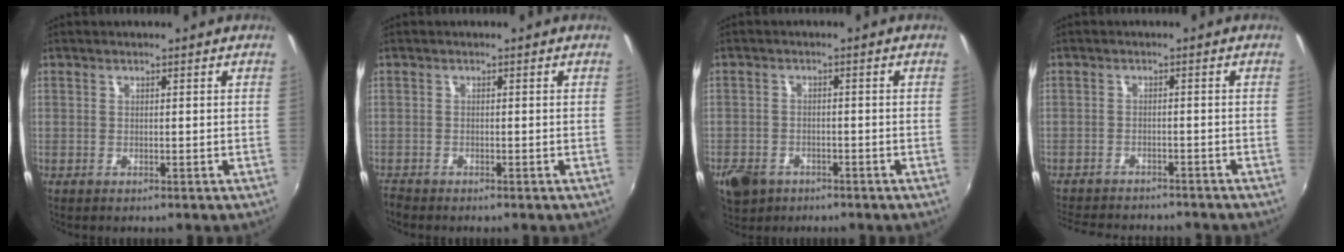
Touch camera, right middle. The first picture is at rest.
{"total": 2.0, "force": [-1.9, 0.4, 0.3], "torque": [-0.015, -0.010, -0.040]}
{"total": 6.7, "force": [-4.0, 4.6, 2.8], "torque": [-0.078, -0.006, -0.064]}
{"total": 11.9, "force": [-10.6, 3.4, 4.2], "torque": [-0.105, -0.017, -0.159]}